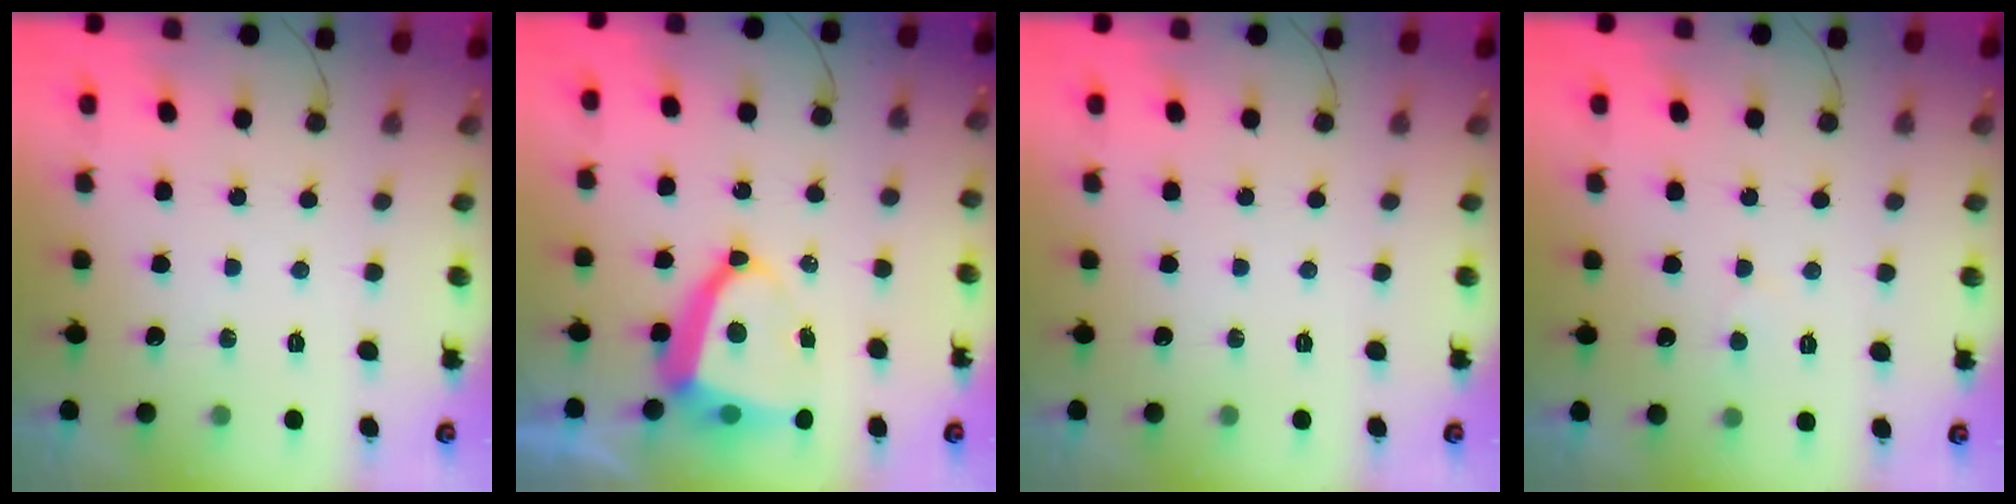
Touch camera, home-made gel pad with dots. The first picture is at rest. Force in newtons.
{"total": 9.3, "press": 9.2, "slide": 0.9}
{"total": 0.0}
{"total": 3.5, "press": 3.5, "slide": 0.4}